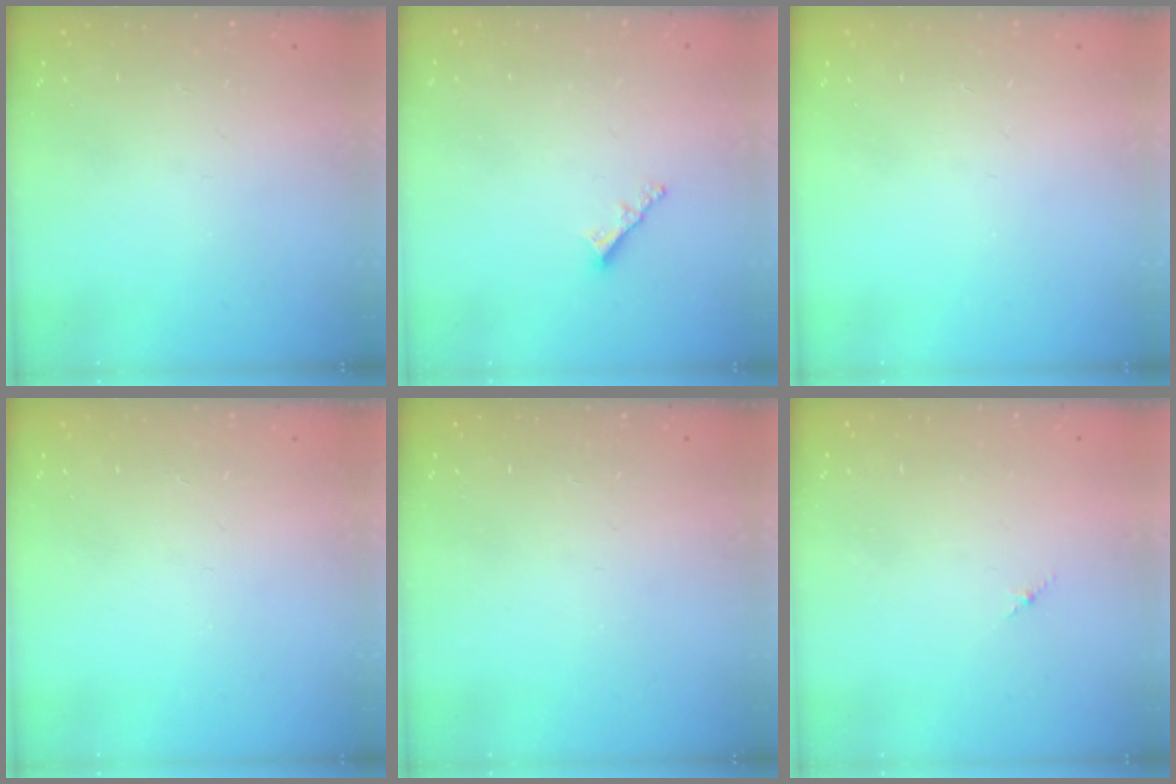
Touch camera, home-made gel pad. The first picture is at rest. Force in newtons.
{"total": 2.3, "press": 2.3, "slide": 0.1}
{"total": 0.0}
{"total": 0.0}
{"total": 0.0}
{"total": 1.8, "press": 1.7, "slide": 0.6}